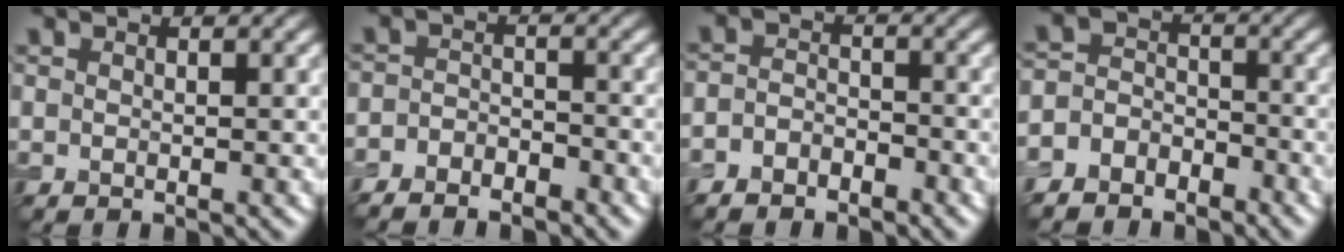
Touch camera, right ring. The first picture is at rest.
{"total": 3.2, "force": [-2.9, 1.2, 0.9], "torque": [-0.013, 0.000, -0.059]}
{"total": 2.5, "force": [-2.0, 1.3, 0.8], "torque": [-0.016, 0.003, -0.045]}
{"total": 5.2, "force": [-4.1, 3.0, 0.8], "torque": [0.007, 0.002, -0.077]}